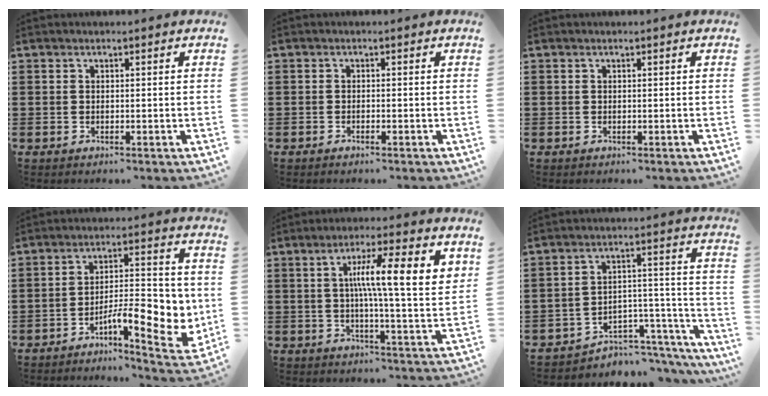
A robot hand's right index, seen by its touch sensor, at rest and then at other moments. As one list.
[{"total": 0.6, "force": [-0.5, 0.0, 0.4], "torque": [-0.008, -0.002, -0.010]}, {"total": 0.0}, {"total": 11.0, "force": [-3.3, 4.4, 9.6], "torque": [-0.121, -0.001, -0.051]}, {"total": 11.1, "force": [3.4, 1.5, 10.5], "torque": [-0.187, 0.000, 0.048]}, {"total": 5.3, "force": [-4.5, 2.4, 1.3], "torque": [-0.023, 0.011, -0.086]}]